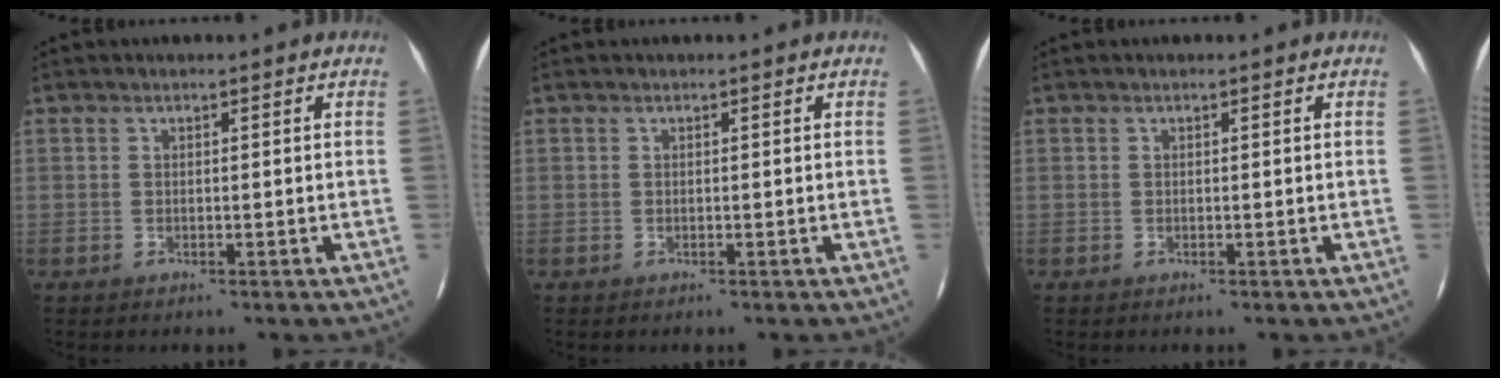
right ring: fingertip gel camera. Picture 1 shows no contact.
{"total": 0.0}
{"total": 0.0}